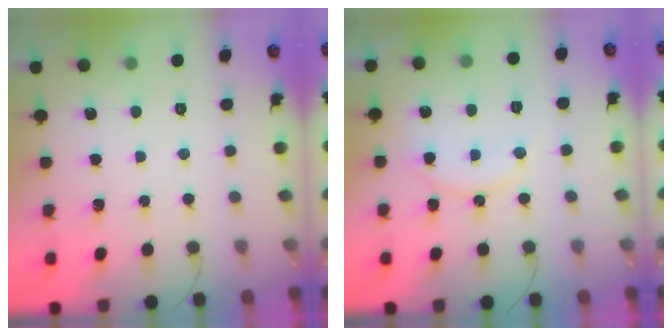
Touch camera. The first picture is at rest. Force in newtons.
{"total": 11.7, "press": 11.7, "slide": 0.8}